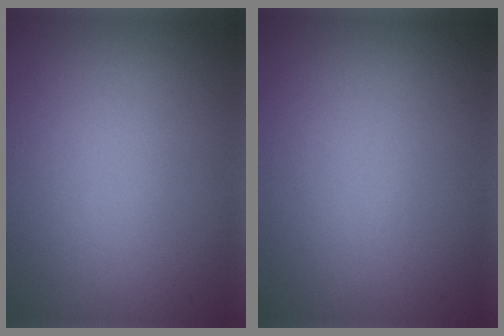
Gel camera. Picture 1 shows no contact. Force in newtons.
{"total": 0.0}